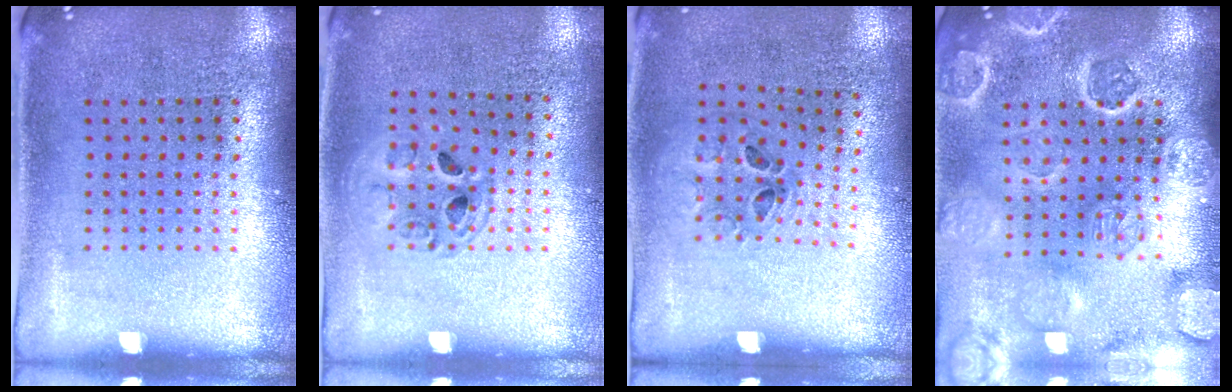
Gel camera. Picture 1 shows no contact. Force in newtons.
{"total": 1.3, "press": 1.2, "slide": 0.2}
{"total": 1.2, "press": 0.6, "slide": 1.0}
{"total": 3.4, "press": 3.2, "slide": 1.3}